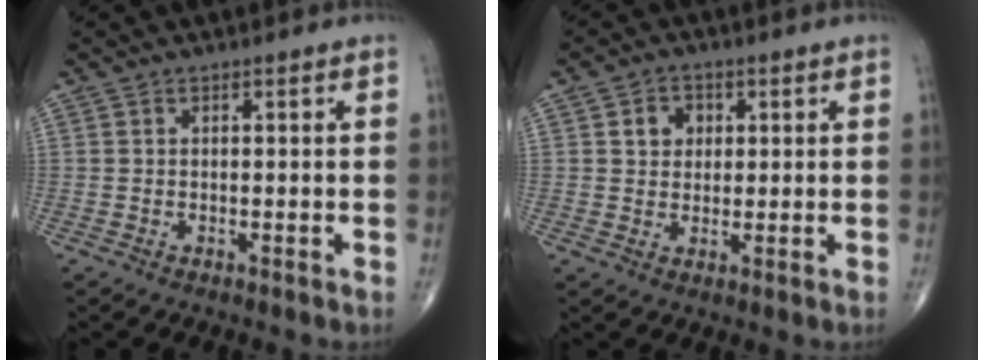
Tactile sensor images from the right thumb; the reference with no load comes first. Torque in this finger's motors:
{"motor_torque": [0.00, 0.01, 0.20, 0.05, 0.06]}